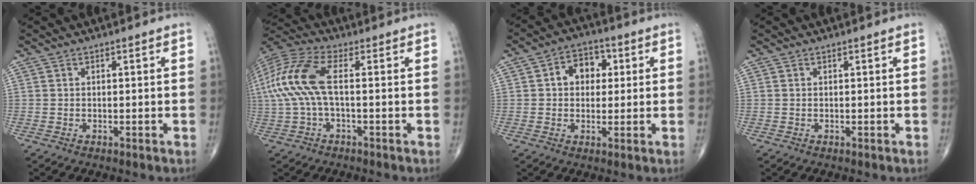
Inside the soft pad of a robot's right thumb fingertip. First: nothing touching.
{"total": 12.5, "force": [0.3, 4.9, 11.5], "torque": [-0.280, 0.031, 0.003]}
{"total": 7.3, "force": [1.5, 5.5, 4.6], "torque": [-0.037, 0.012, 0.016]}
{"total": 0.0}